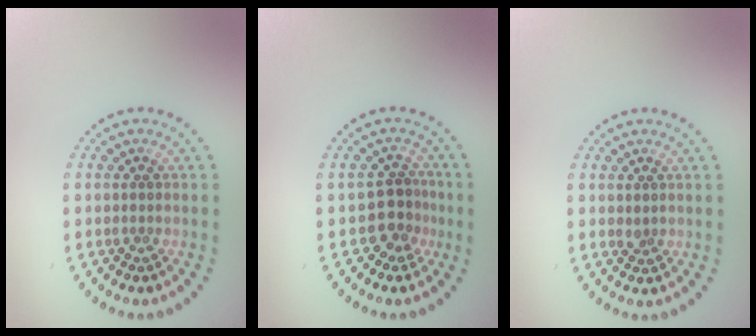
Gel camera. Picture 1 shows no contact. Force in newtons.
{"total": 2.6, "press": 2.2, "slide": 1.3}
{"total": 0.6, "press": 0.6, "slide": 0.2}